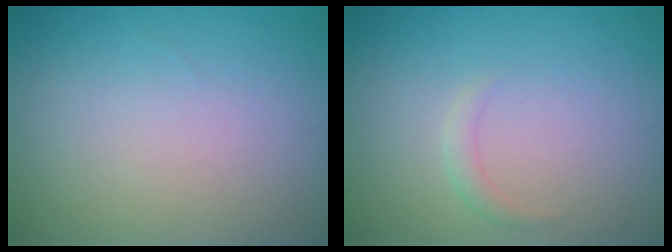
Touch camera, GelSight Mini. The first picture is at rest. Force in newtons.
{"total": 1.0, "press": 1.0, "slide": 0.0}